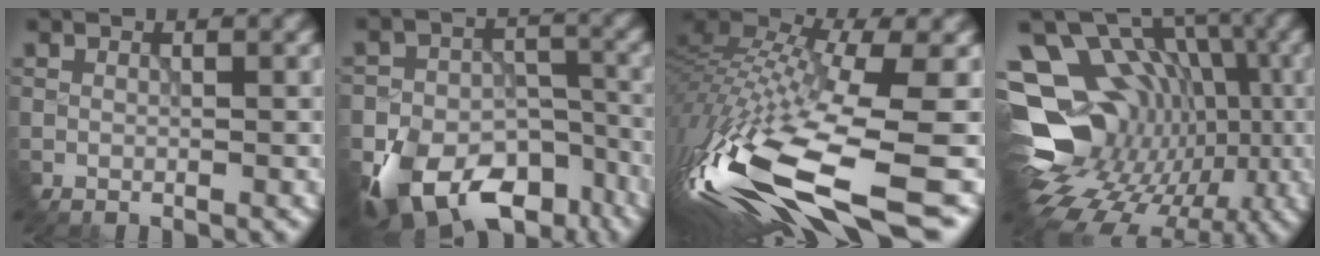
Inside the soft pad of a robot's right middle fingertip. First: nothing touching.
{"total": 11.6, "force": [-8.2, 6.6, 4.9], "torque": [-0.108, -0.024, -0.101]}
{"total": 15.6, "force": [-6.8, 3.9, 13.5], "torque": [-0.319, -0.024, -0.093]}
{"total": 15.8, "force": [-4.2, 12.8, 8.3], "torque": [-0.165, 0.008, -0.042]}